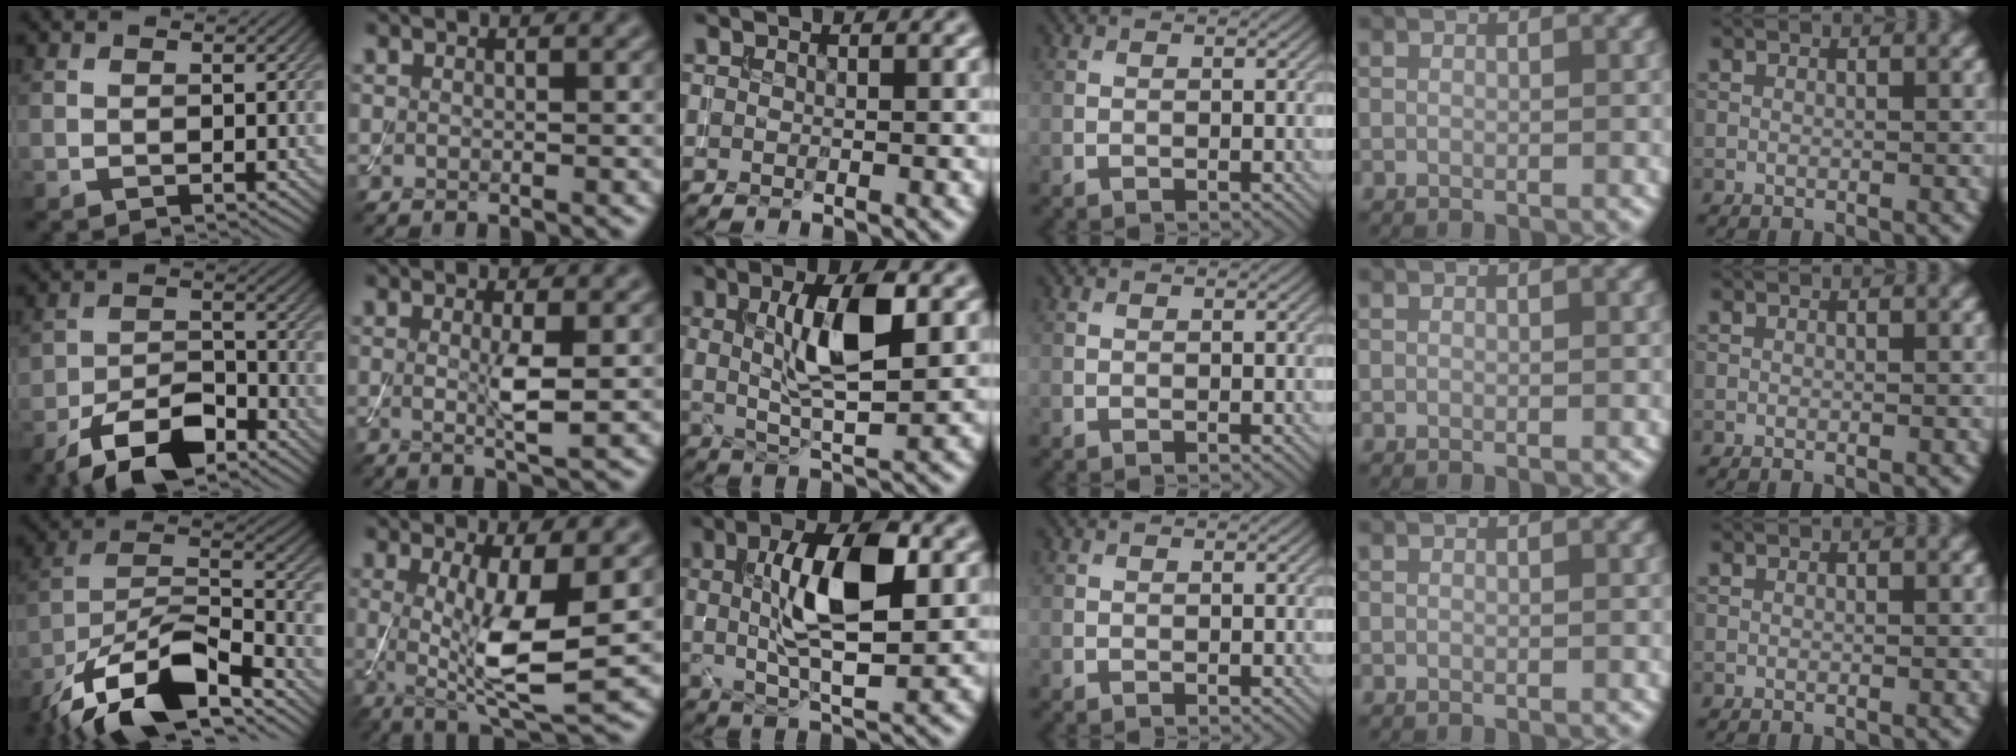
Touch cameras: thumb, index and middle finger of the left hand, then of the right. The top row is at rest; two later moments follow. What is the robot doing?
{"motion": "assemble", "object": "toy tower of hanoi"}